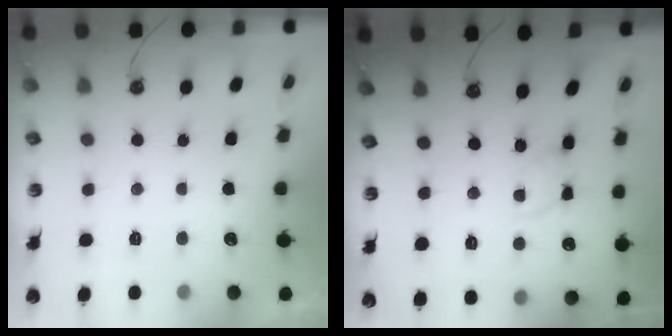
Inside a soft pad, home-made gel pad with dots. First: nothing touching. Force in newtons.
{"total": 5.2, "press": 5.2, "slide": 0.5}